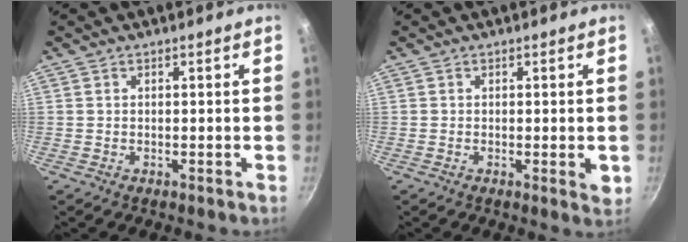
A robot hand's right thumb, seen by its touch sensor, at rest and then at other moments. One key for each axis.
{"total": 2.4, "fx": -0.2, "fy": 0.7, "fz": 2.3, "tx": -0.032, "ty": -0.007, "tz": -0.004}